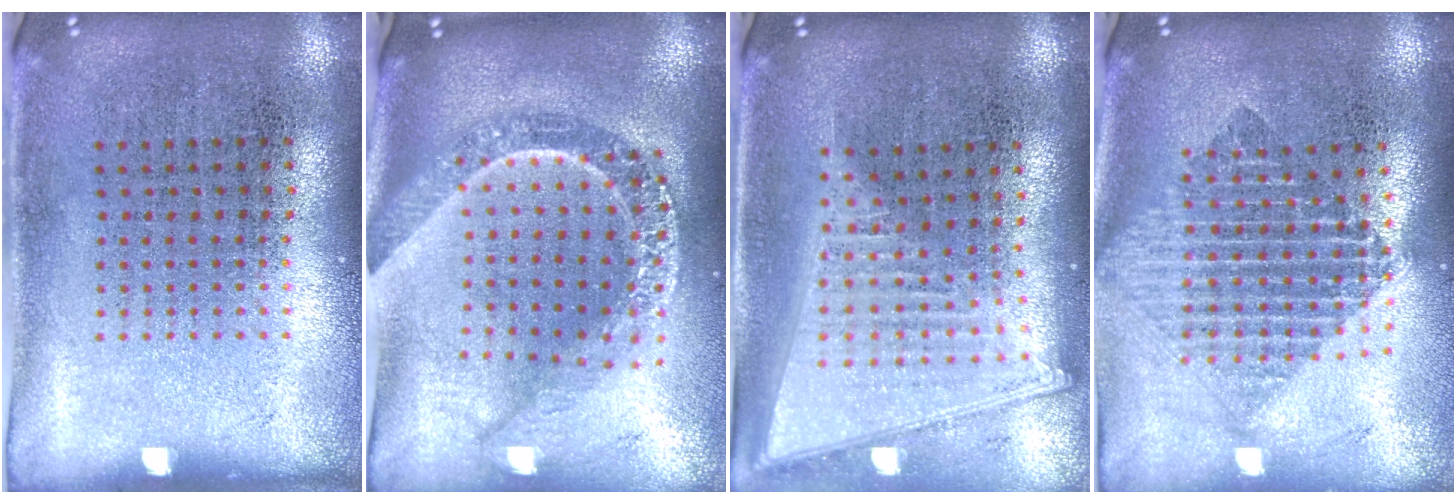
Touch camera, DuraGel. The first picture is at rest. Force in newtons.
{"total": 2.6, "press": 2.1, "slide": 1.6}
{"total": 2.1, "press": 1.8, "slide": 1.2}
{"total": 2.0, "press": 1.6, "slide": 1.1}